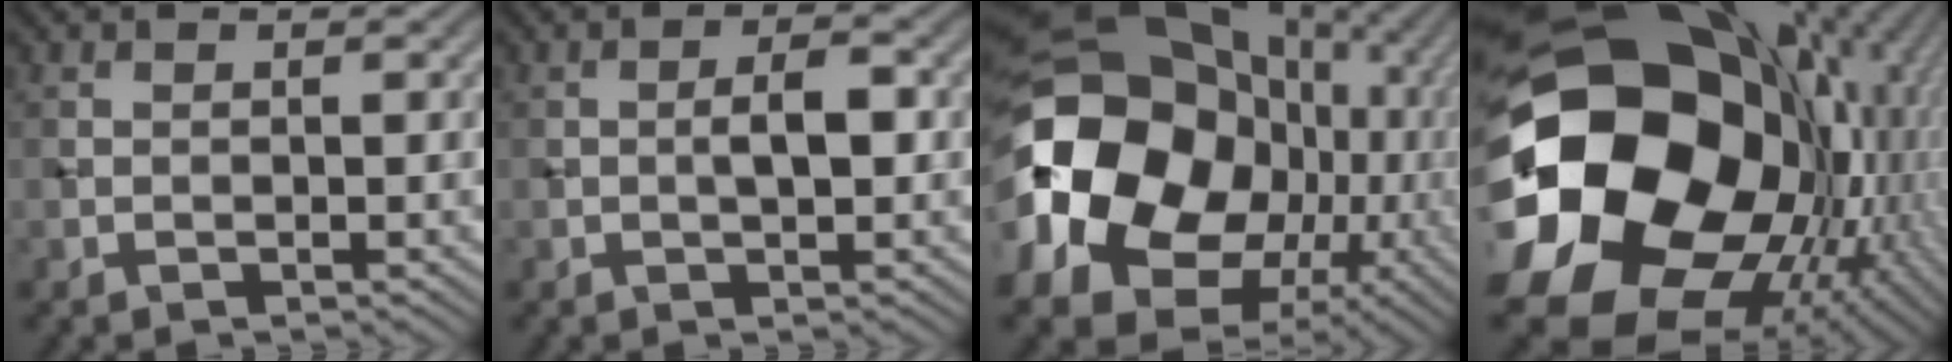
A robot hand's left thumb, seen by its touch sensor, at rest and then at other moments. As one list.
[{"total": 3.0, "force": [-0.1, 1.1, 2.7], "torque": [-0.045, 0.004, -0.005]}, {"total": 23.5, "force": [-2.6, 18.8, 13.7], "torque": [-0.288, -0.059, -0.063]}, {"total": 23.3, "force": [-0.4, 18.1, 14.7], "torque": [-0.303, -0.069, 0.020]}]